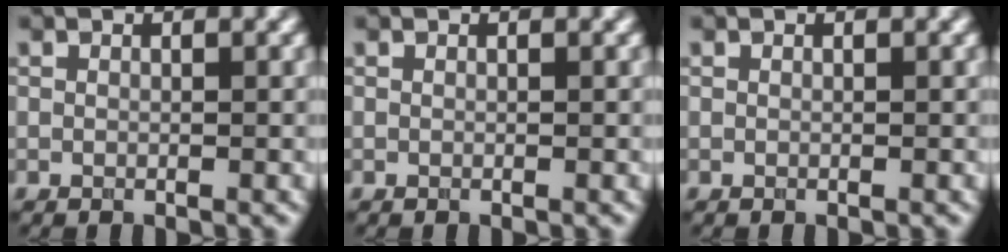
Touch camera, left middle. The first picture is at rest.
{"total": 0.0}
{"total": 0.0}